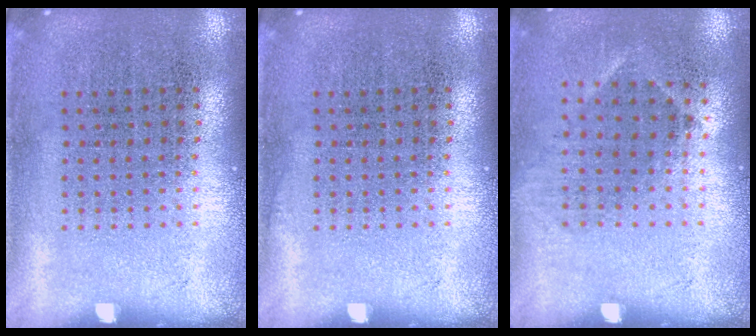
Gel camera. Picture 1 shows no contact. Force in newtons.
{"total": 0.0}
{"total": 1.1, "press": 0.9, "slide": 0.7}